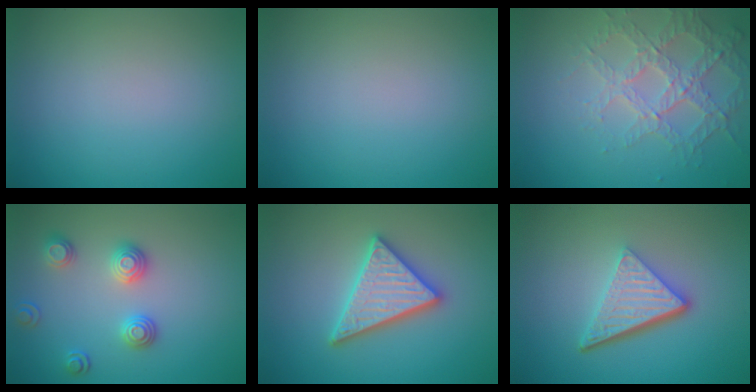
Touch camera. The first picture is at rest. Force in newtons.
{"total": 0.0}
{"total": 3.4, "press": 3.2, "slide": 1.2}
{"total": 2.7, "press": 2.6, "slide": 0.9}
{"total": 4.8, "press": 4.8, "slide": 0.7}
{"total": 5.6, "press": 3.8, "slide": 4.2}